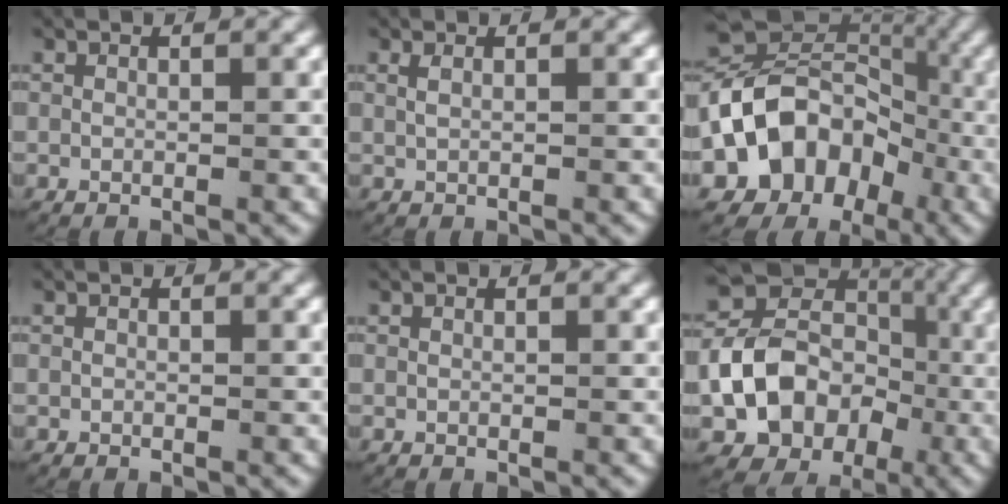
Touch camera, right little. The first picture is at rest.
{"total": 0.7, "force": [0.3, 0.2, 0.6], "torque": [-0.014, 0.001, 0.009]}
{"total": 15.0, "force": [-3.6, 12.3, 7.8], "torque": [-0.159, -0.040, -0.048]}
{"total": 0.0}
{"total": 0.0}
{"total": 12.5, "force": [-3.1, 10.4, 6.1], "torque": [-0.121, -0.040, -0.042]}